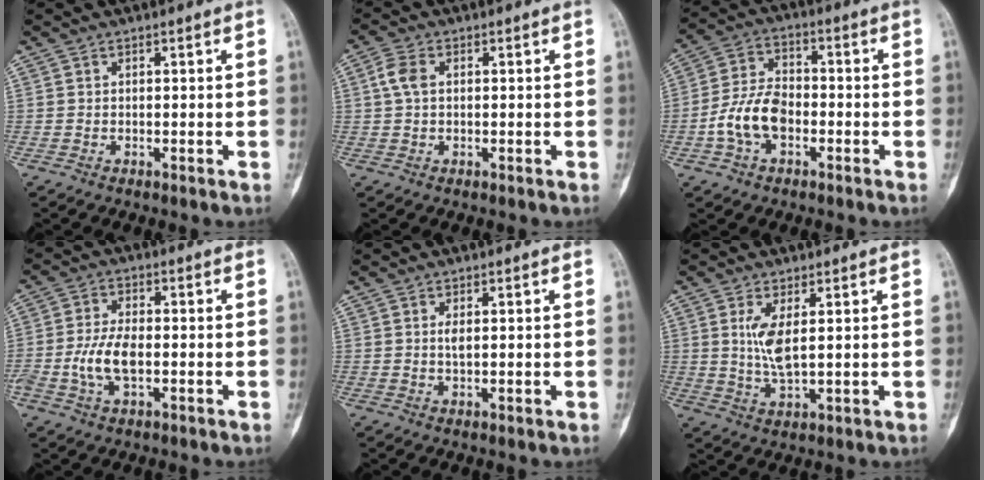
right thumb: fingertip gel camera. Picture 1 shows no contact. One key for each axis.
{"total": 3.7, "fx": 0.6, "fy": 2.3, "fz": 2.8, "tx": -0.066, "ty": 0.010, "tz": 0.009}
{"total": 9.8, "fx": -2.9, "fy": 6.1, "fz": 7.1, "tx": -0.134, "ty": 0.029, "tz": -0.059}
{"total": 6.9, "fx": -1.4, "fy": 3.4, "fz": 5.9, "tx": -0.130, "ty": 0.009, "tz": -0.027}
{"total": 1.6, "fx": 0.4, "fy": 0.5, "fz": 1.5, "tx": -0.032, "ty": -0.003, "tz": 0.010}
{"total": 5.8, "fx": 1.4, "fy": 1.8, "fz": 5.4, "tx": -0.117, "ty": -0.018, "tz": 0.037}